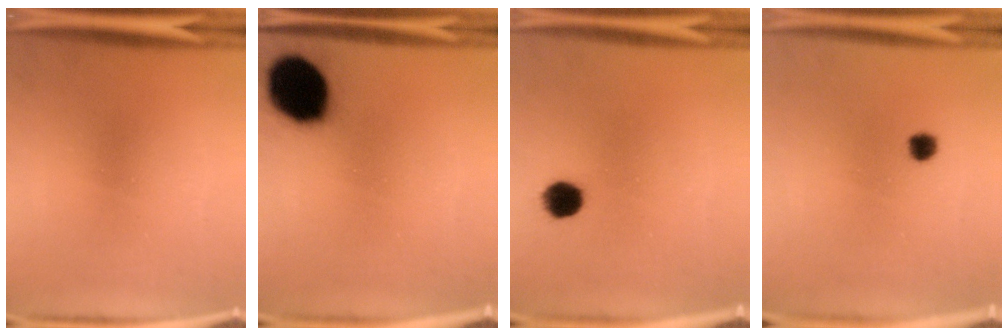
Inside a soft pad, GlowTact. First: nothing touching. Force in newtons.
{"total": 17.4}
{"total": 5.1}
{"total": 2.3}